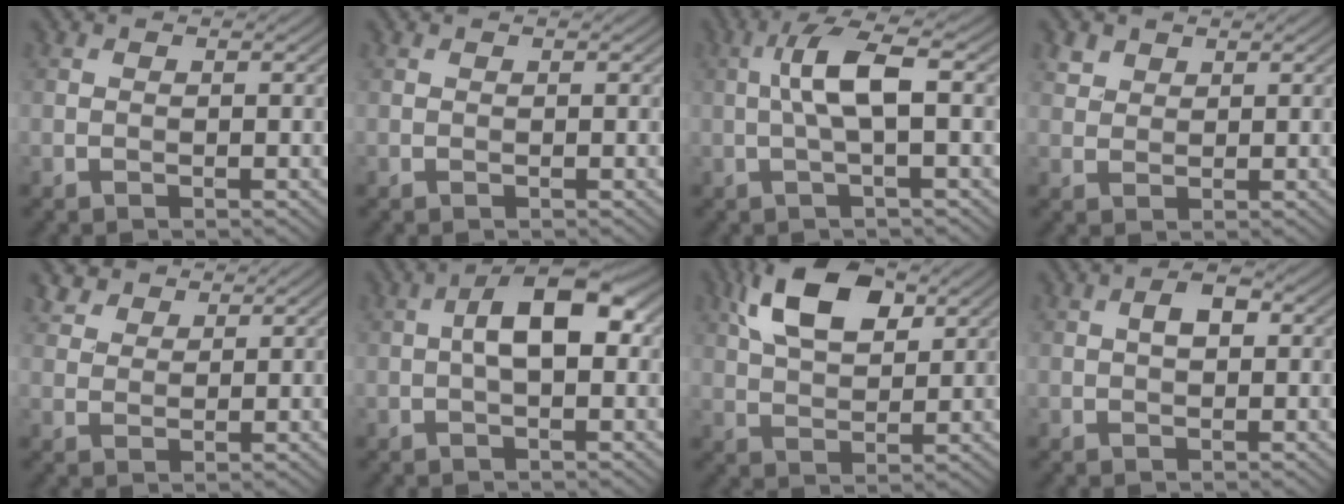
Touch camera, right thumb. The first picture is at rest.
{"total": 0.0}
{"total": 5.6, "force": [0.2, 1.1, 5.5], "torque": [-0.110, 0.018, -0.003]}
{"total": 2.1, "force": [1.4, 1.4, 0.6], "torque": [-0.017, 0.000, 0.030]}
{"total": 3.2, "force": [2.5, 1.7, 1.0], "torque": [-0.028, 0.004, 0.058]}
{"total": 6.8, "force": [0.3, 2.9, 6.1], "torque": [-0.104, 0.014, -0.003]}
{"total": 9.6, "force": [4.6, 4.7, 7.0], "torque": [-0.147, 0.016, 0.086]}
{"total": 2.5, "force": [0.3, 1.3, 2.0], "torque": [-0.034, 0.007, 0.002]}